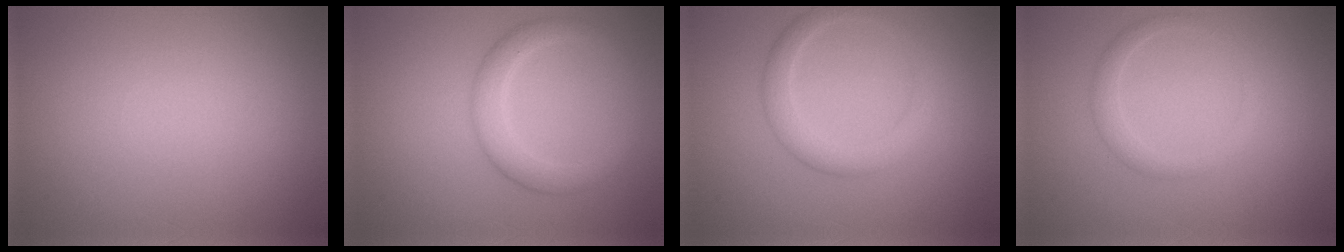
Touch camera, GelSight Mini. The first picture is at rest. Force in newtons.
{"total": 2.8, "press": 2.8, "slide": 0.1}
{"total": 2.5, "press": 2.5, "slide": 0.2}
{"total": 1.6, "press": 1.6, "slide": 0.0}